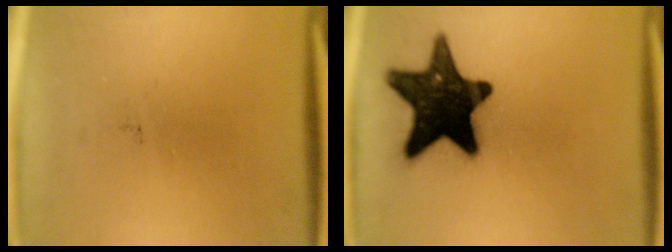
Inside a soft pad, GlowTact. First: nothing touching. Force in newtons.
{"total": 18.2}